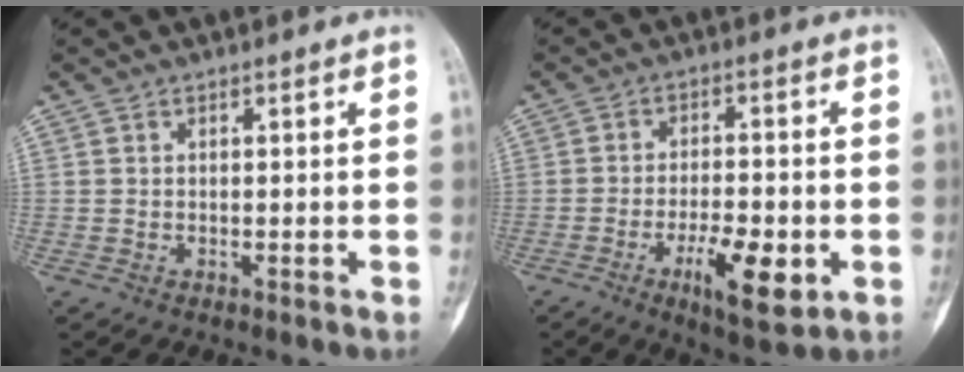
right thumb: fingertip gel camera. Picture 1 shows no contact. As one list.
[{"total": 10.1, "force": [-3.6, 3.5, 8.8], "torque": [-0.138, 0.005, -0.054]}]